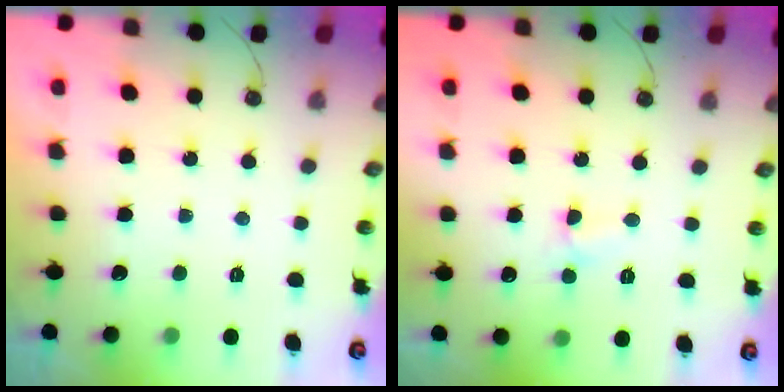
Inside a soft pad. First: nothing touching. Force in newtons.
{"total": 3.5, "press": 3.4, "slide": 0.5}